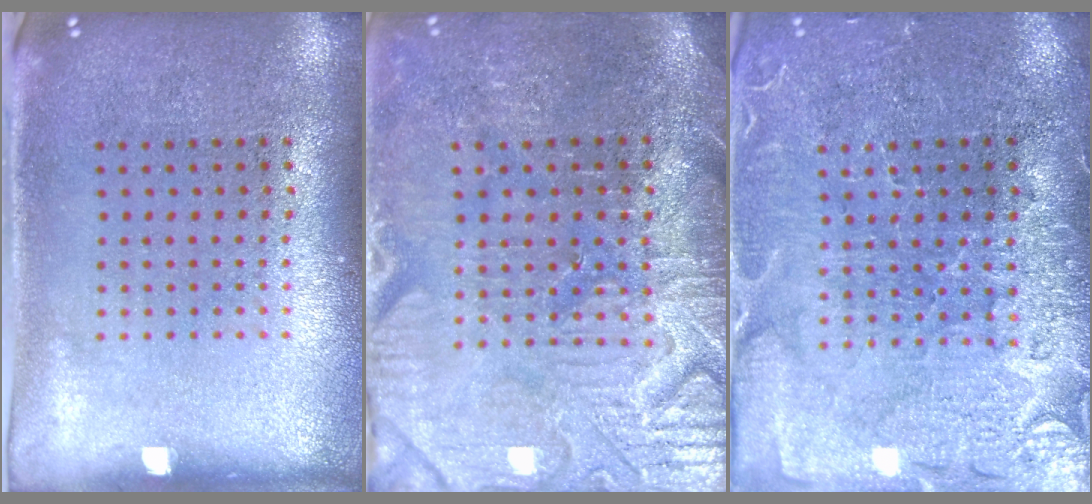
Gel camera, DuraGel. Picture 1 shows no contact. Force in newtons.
{"total": 4.0, "press": 3.8, "slide": 1.4}
{"total": 3.6, "press": 3.5, "slide": 1.1}